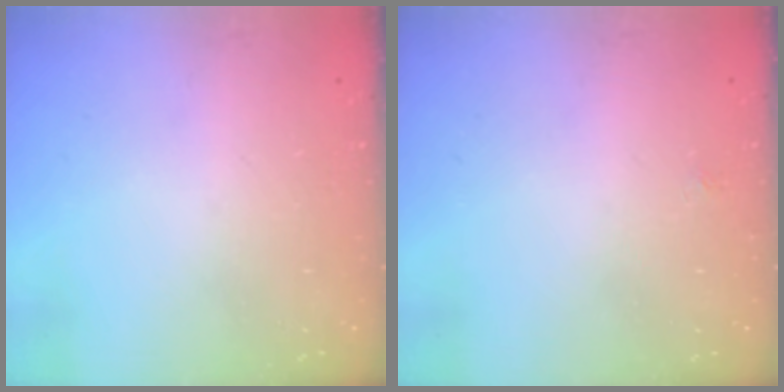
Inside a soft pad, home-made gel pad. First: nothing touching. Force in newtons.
{"total": 1.9, "press": 1.8, "slide": 0.4}